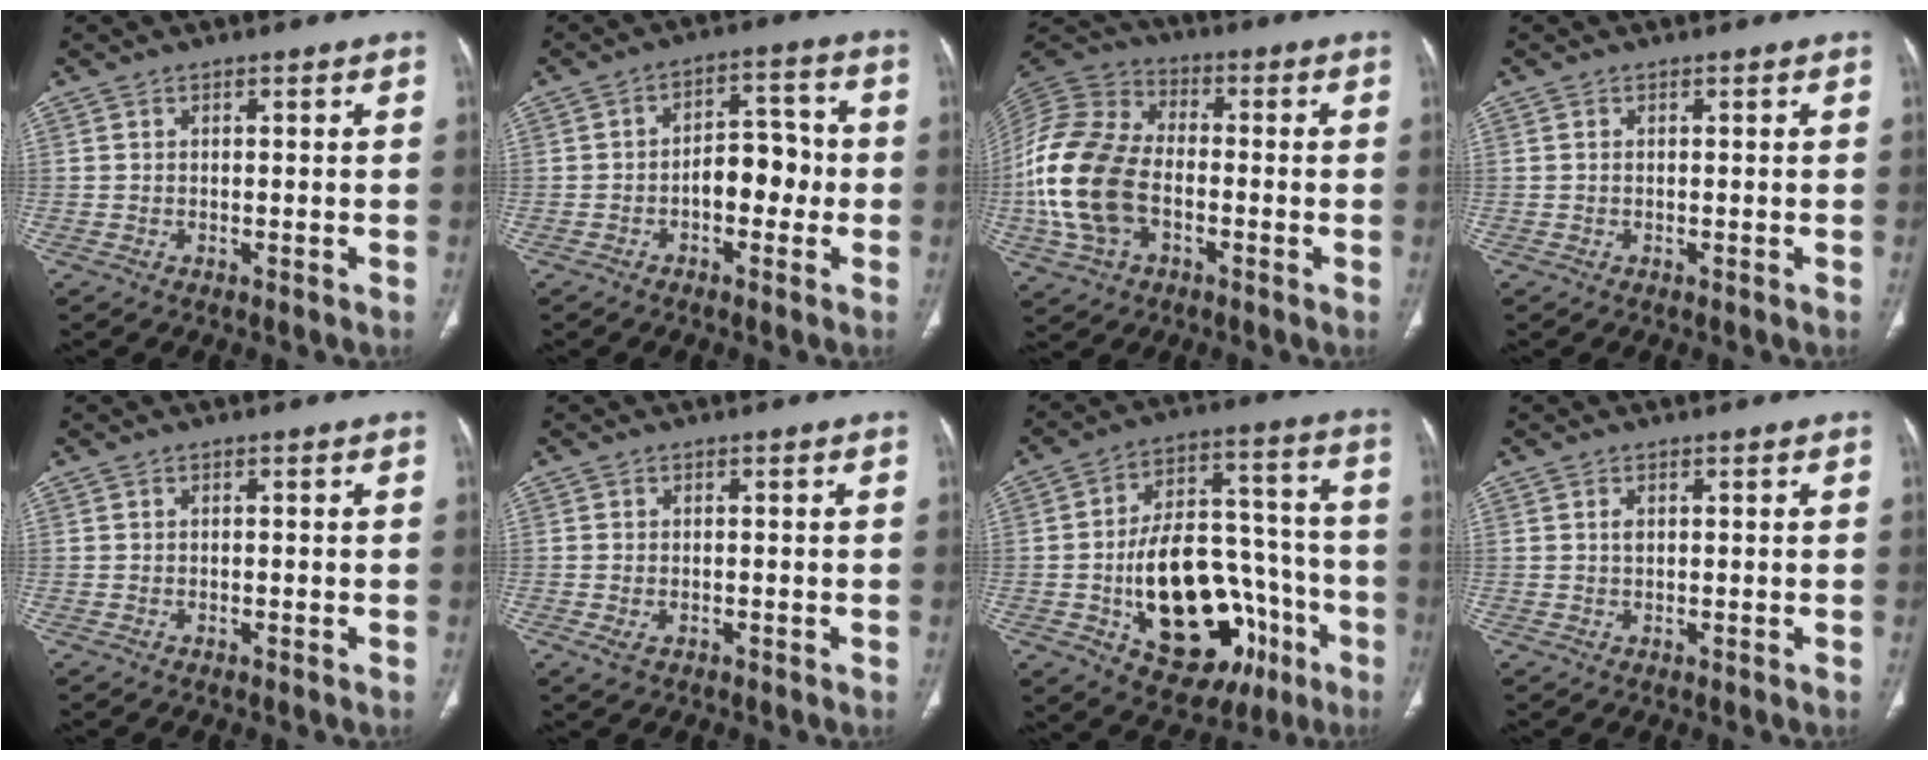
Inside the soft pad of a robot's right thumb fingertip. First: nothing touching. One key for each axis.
{"total": 7.7, "fx": -1.7, "fy": 4.8, "fz": 5.8, "tx": -0.055, "ty": 0.036, "tz": -0.034}
{"total": 18.7, "fx": -3.9, "fy": 12.4, "fz": 13.5, "tx": -0.287, "ty": 0.020, "tz": -0.074}
{"total": 0.0}
{"total": 0.0}
{"total": 2.1, "fx": -0.8, "fy": 1.4, "fz": 1.3, "tx": -0.028, "ty": 0.002, "tz": -0.008}
{"total": 27.0, "fx": -8.9, "fy": 15.5, "fz": 20.3, "tx": -0.290, "ty": 0.049, "tz": -0.116}
{"total": 1.0, "fx": 0.3, "fy": 0.5, "fz": 0.8, "tx": -0.016, "ty": 0.003, "tz": 0.008}